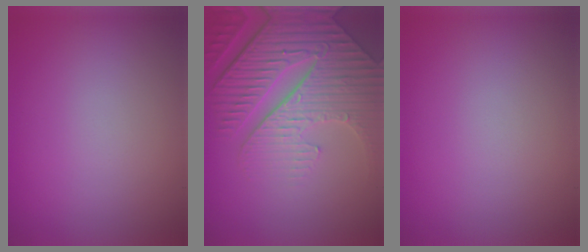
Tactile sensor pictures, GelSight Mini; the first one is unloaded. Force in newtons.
{"total": 8.5, "press": 6.3, "slide": 5.8}
{"total": 0.0}